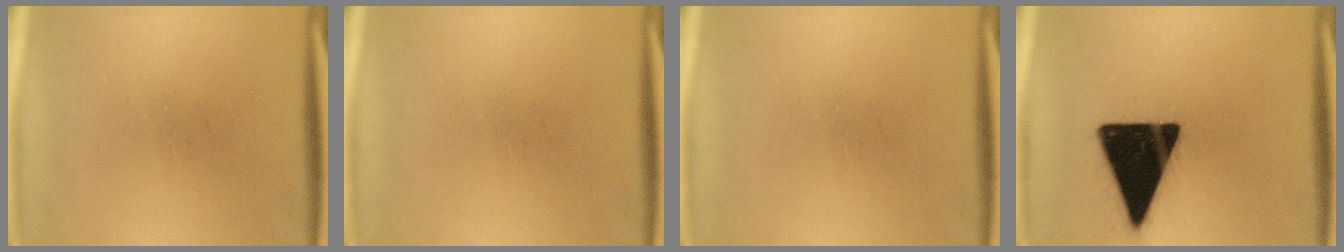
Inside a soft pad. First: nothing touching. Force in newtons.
{"total": 0.0}
{"total": 0.0}
{"total": 19.9}